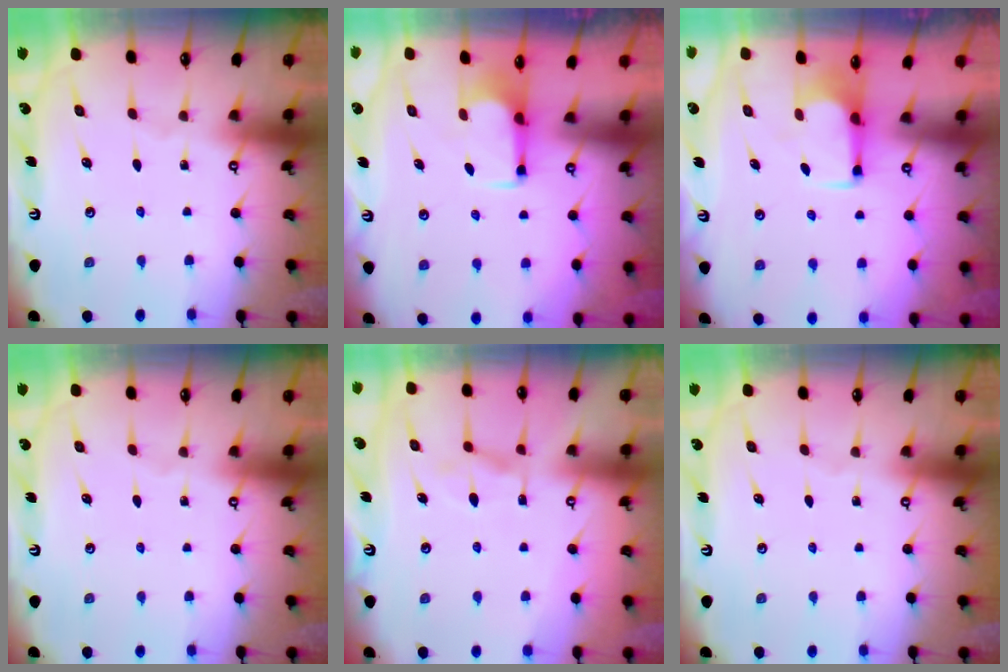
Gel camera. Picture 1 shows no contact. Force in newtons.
{"total": 2.6, "press": 2.5, "slide": 0.9}
{"total": 2.3, "press": 2.2, "slide": 0.9}
{"total": 0.0}
{"total": 3.7, "press": 3.5, "slide": 1.2}
{"total": 0.0}